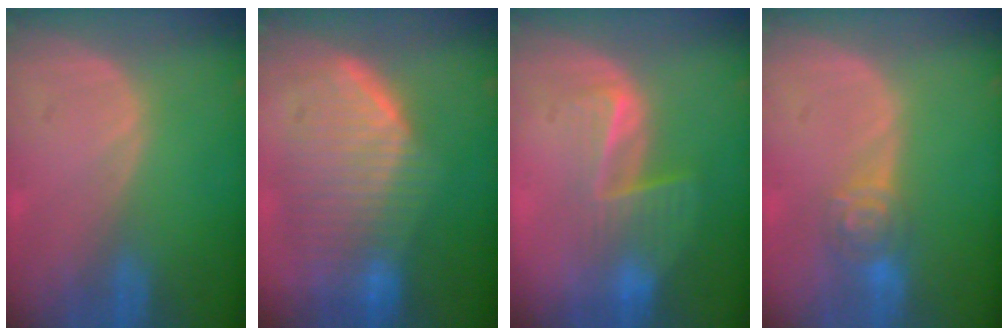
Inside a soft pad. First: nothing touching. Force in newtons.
{"total": 10.0, "press": 9.0, "slide": 4.3}
{"total": 6.9, "press": 6.0, "slide": 3.5}
{"total": 4.6, "press": 4.2, "slide": 1.9}